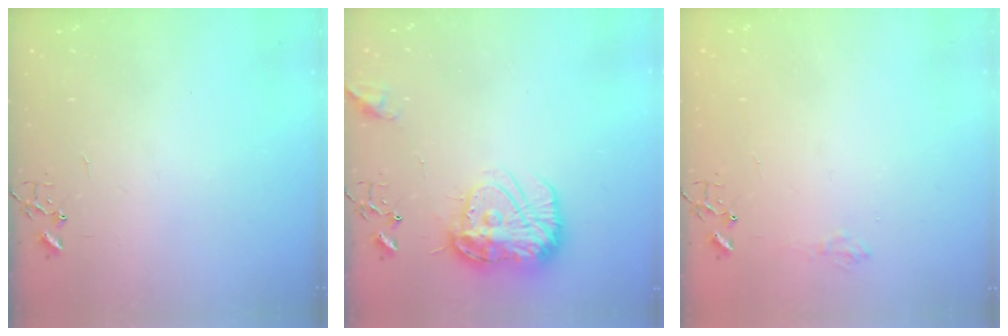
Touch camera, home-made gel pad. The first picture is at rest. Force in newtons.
{"total": 15.5, "press": 15.4, "slide": 1.4}
{"total": 8.6, "press": 8.6, "slide": 0.4}